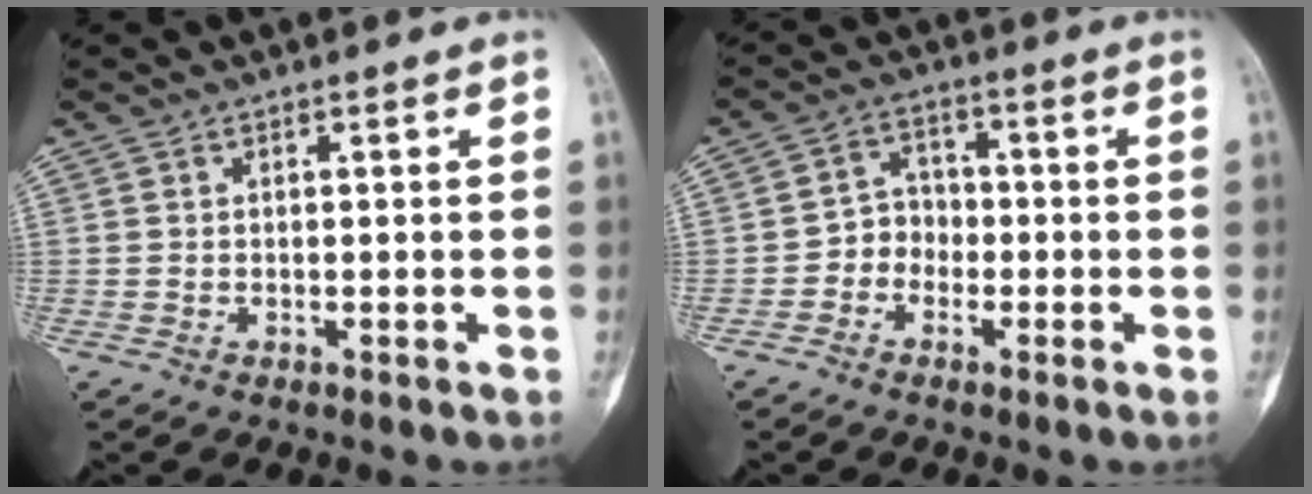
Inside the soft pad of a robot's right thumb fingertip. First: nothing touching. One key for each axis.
{"total": 4.7, "fx": -1.8, "fy": 4.0, "fz": 1.6, "tx": 0.001, "ty": 0.022, "tz": -0.045}